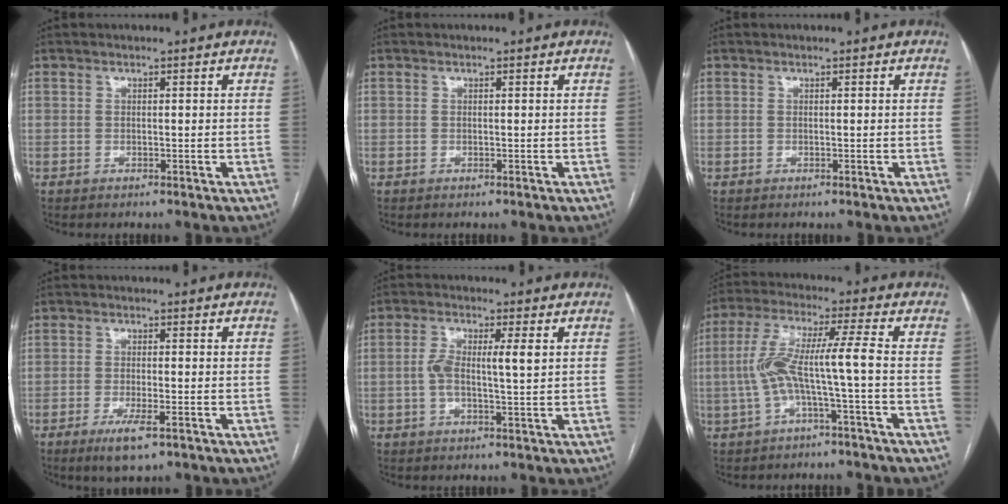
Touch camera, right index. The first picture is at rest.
{"total": 0.0}
{"total": 0.0}
{"total": 4.7, "force": [-2.7, 0.7, 3.8], "torque": [-0.076, -0.010, -0.042]}
{"total": 5.3, "force": [0.7, 0.9, 5.2], "torque": [-0.108, 0.015, 0.011]}
{"total": 8.1, "force": [-1.8, -0.4, 7.9], "torque": [-0.169, 0.031, -0.033]}